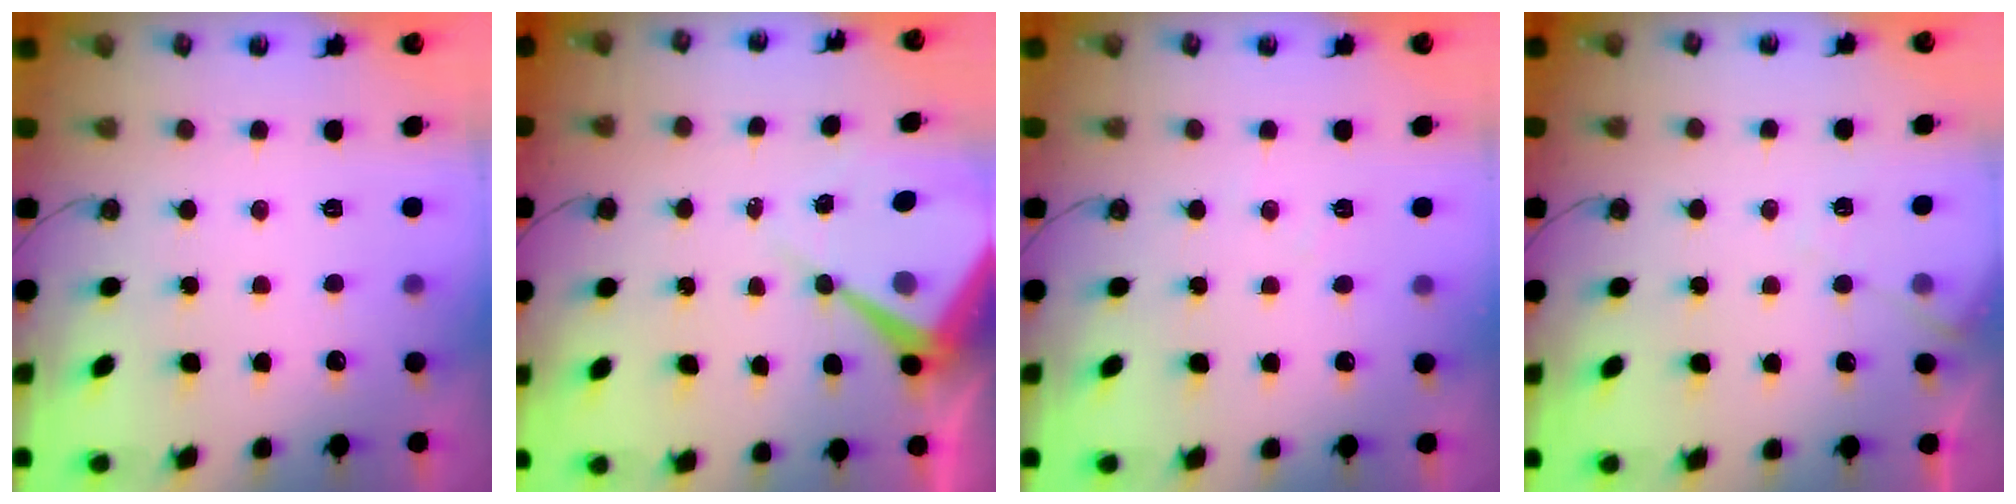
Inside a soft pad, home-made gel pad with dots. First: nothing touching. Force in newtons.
{"total": 9.4, "press": 9.3, "slide": 0.8}
{"total": 4.6, "press": 4.5, "slide": 0.8}
{"total": 5.7, "press": 5.7, "slide": 0.8}